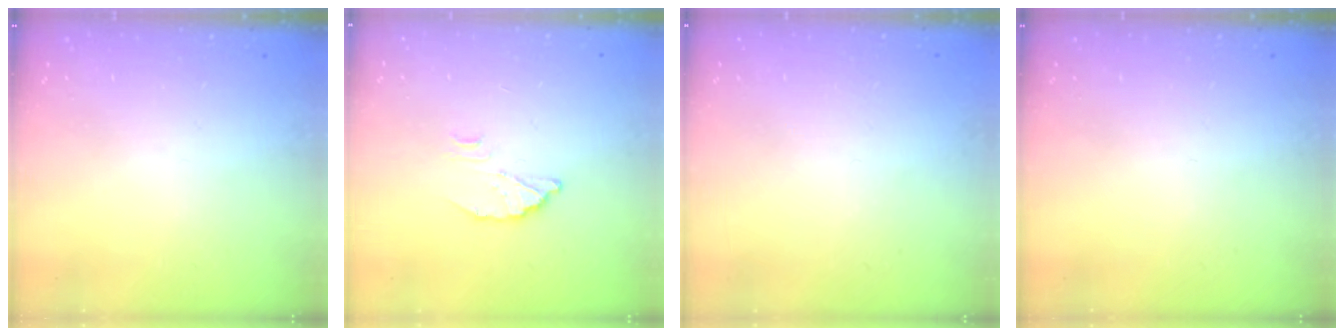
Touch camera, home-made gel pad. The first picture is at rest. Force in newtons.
{"total": 3.7, "press": 3.7, "slide": 0.1}
{"total": 2.3, "press": 2.3, "slide": 0.1}
{"total": 0.0}